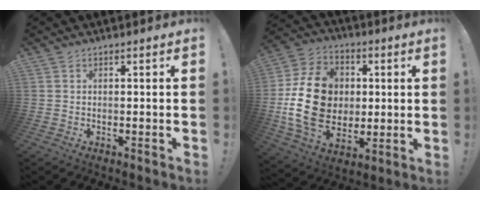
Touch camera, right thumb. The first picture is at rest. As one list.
[{"total": 21.6, "force": [0.3, 16.7, 13.7], "torque": [-0.229, 0.008, 0.018]}]